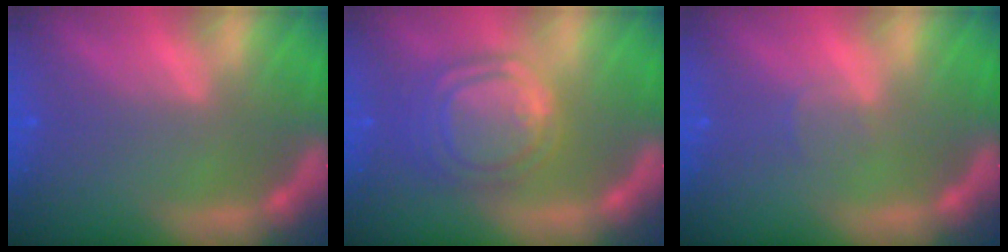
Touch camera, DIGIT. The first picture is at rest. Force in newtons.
{"total": 8.0}
{"total": 1.0}